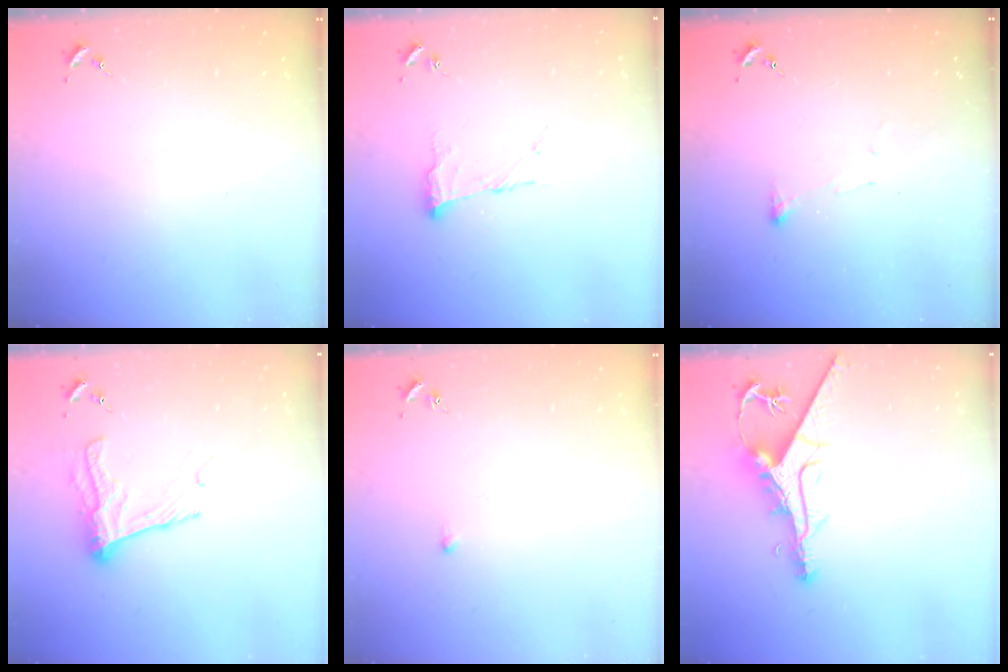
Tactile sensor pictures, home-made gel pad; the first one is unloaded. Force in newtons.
{"total": 10.7, "press": 10.7, "slide": 0.3}
{"total": 3.7, "press": 3.7, "slide": 0.5}
{"total": 12.8, "press": 12.8, "slide": 0.7}
{"total": 2.9, "press": 2.8, "slide": 0.6}
{"total": 11.0, "press": 10.9, "slide": 1.1}